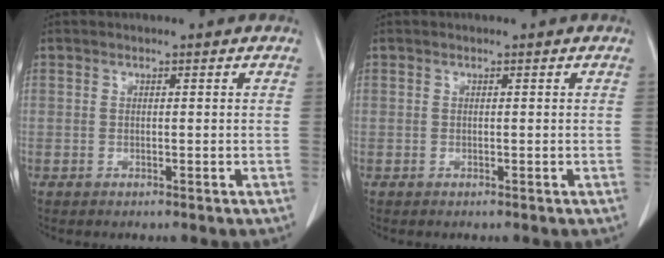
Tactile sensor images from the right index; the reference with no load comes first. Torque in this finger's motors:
{"motor_torque": [0.00, 0.00, 0.00, 0.00]}